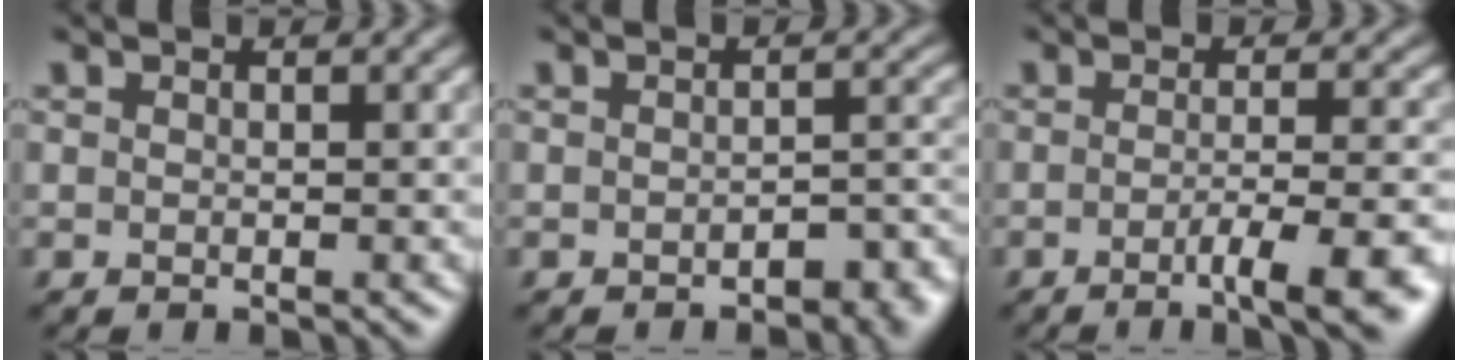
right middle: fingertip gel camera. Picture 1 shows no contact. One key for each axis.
{"total": 3.7, "fx": -1.7, "fy": 1.5, "fz": 2.9, "tx": -0.036, "ty": -0.001, "tz": -0.019}
{"total": 6.7, "fx": -3.0, "fy": 1.5, "fz": 5.8, "tx": -0.074, "ty": -0.003, "tz": -0.043}